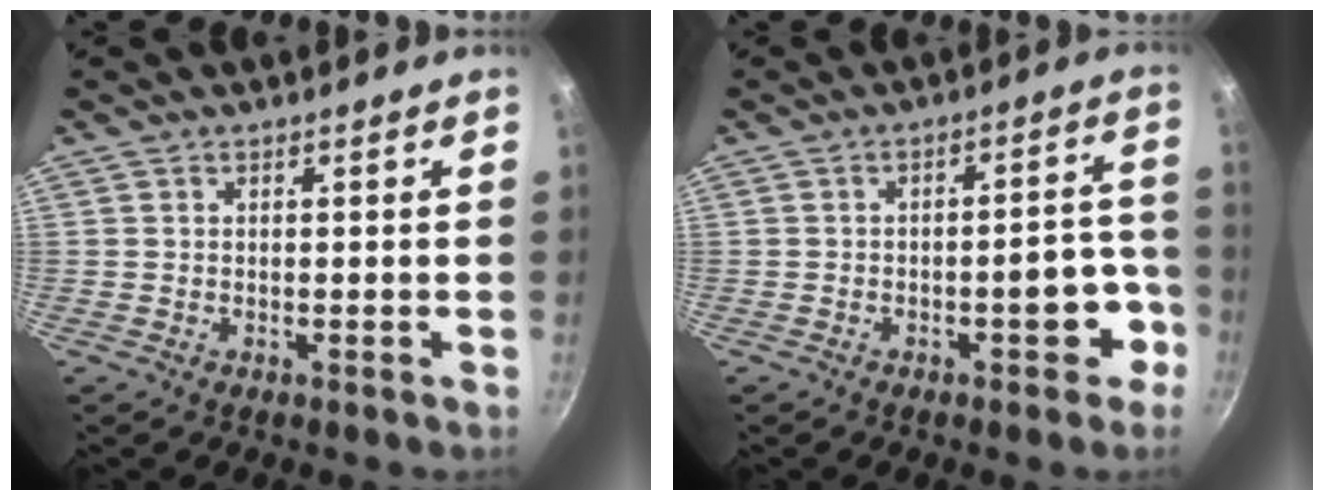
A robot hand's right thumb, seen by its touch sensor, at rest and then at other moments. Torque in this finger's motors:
{"motor_torque": [1.02, 0.88, 1.11, -0.31, 0.23]}